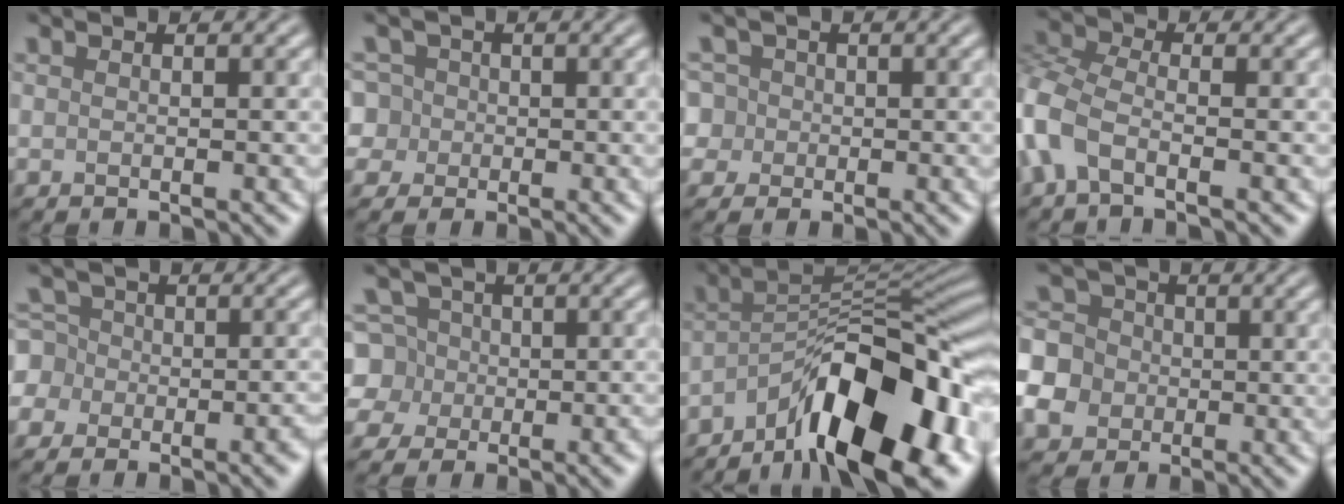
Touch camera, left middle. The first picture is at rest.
{"total": 4.4, "force": [0.6, 4.2, 1.0], "torque": [-0.013, 0.039, -0.015]}
{"total": 3.5, "force": [0.6, 3.4, 0.6], "torque": [0.002, 0.030, -0.011]}
{"total": 4.4, "force": [-2.2, 2.3, 3.1], "torque": [-0.086, 0.000, -0.060]}
{"total": 6.5, "force": [-3.1, 5.4, 2.0], "torque": [-0.008, 0.011, -0.076]}
{"total": 6.7, "force": [-1.3, 6.3, 2.0], "torque": [-0.032, 0.024, -0.054]}
{"total": 13.2, "force": [-7.6, 4.3, 9.9], "torque": [-0.135, 0.009, -0.129]}
{"total": 7.0, "force": [-2.5, 6.2, 1.9], "torque": [-0.050, -0.005, -0.068]}